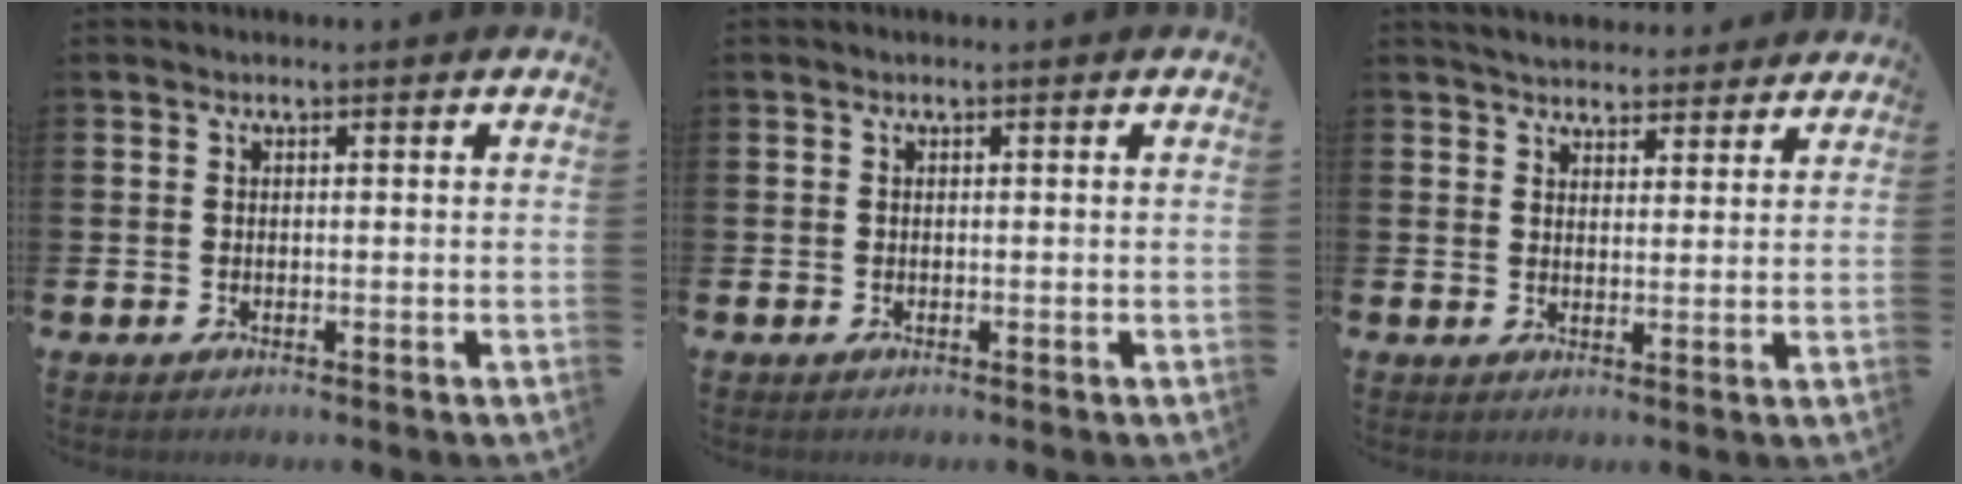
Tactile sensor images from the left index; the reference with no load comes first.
{"total": 0.0}
{"total": 4.0, "force": [3.9, 0.9, 0.1], "torque": [-0.010, -0.021, 0.070]}